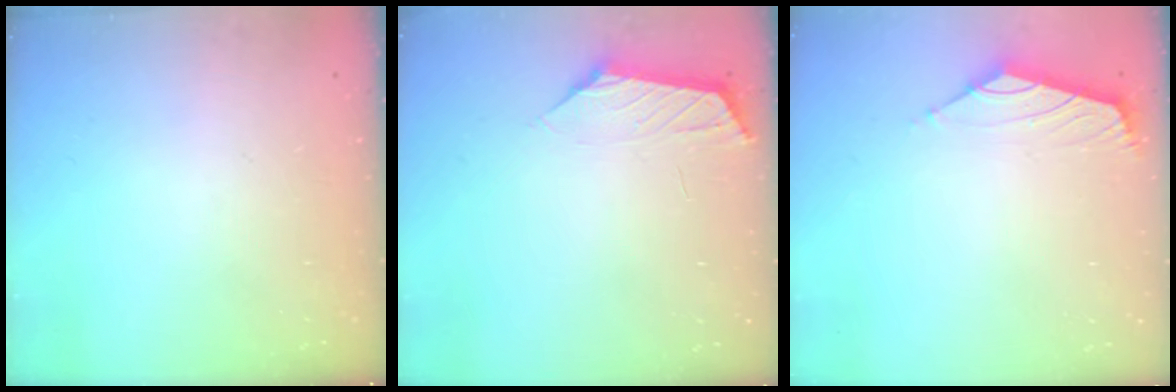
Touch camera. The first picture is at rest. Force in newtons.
{"total": 0.8, "press": 0.7, "slide": 0.4}
{"total": 1.6, "press": 1.4, "slide": 0.7}